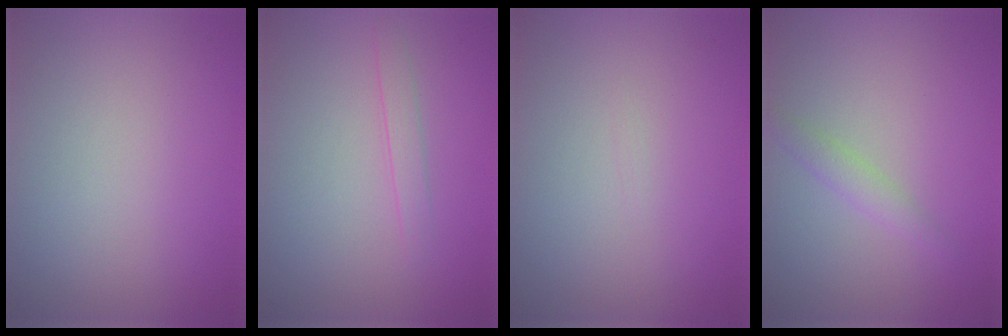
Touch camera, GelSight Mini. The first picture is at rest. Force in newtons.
{"total": 1.1, "press": 1.1, "slide": 0.2}
{"total": 0.0}
{"total": 1.5, "press": 1.5, "slide": 0.1}